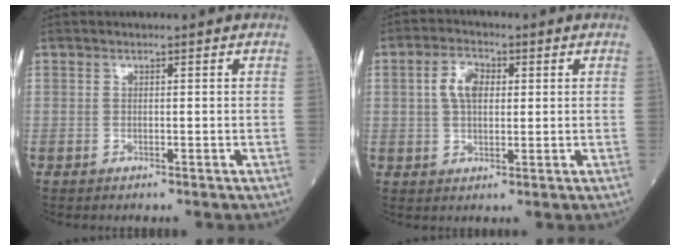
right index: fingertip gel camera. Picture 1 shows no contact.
{"total": 5.2, "force": [1.1, 2.9, 4.1], "torque": [-0.085, 0.013, 0.021]}